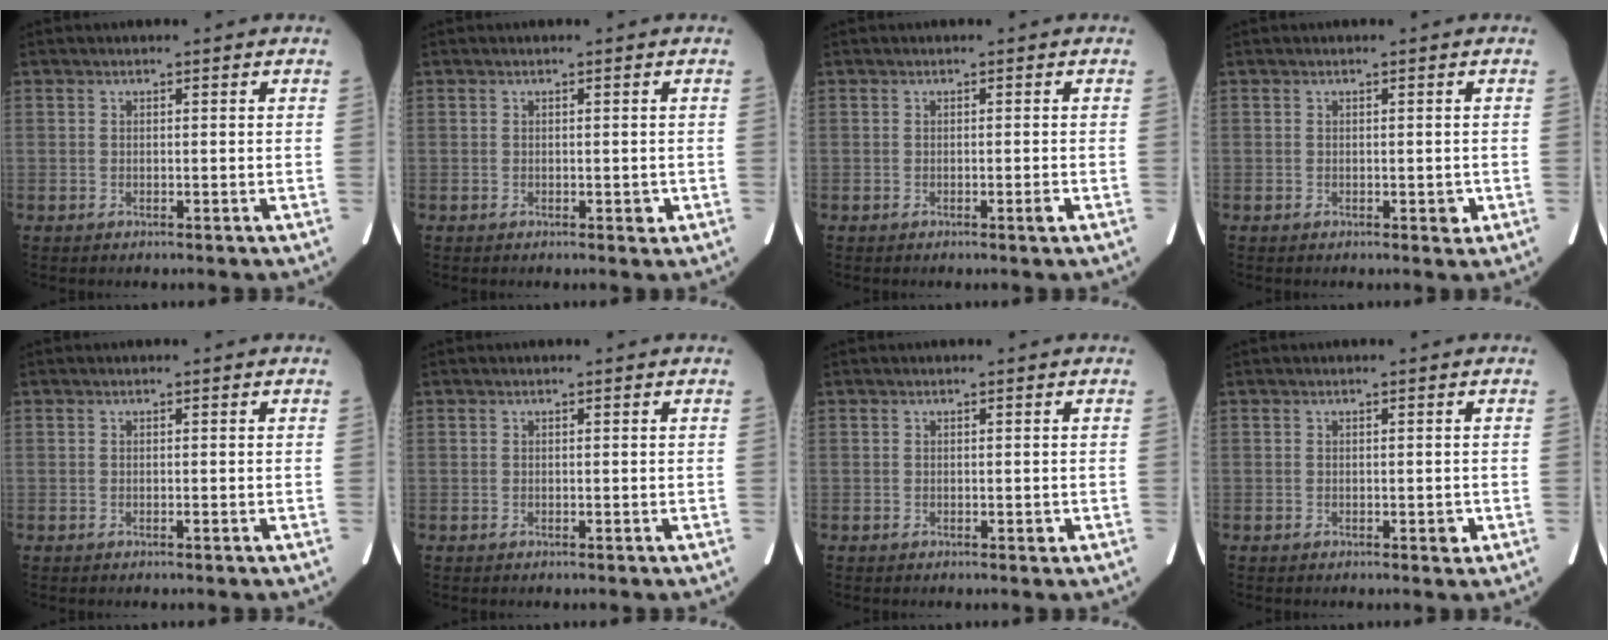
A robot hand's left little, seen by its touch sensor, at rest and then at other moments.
{"total": 1.0, "force": [-0.2, 0.7, 0.7], "torque": [-0.007, 0.000, -0.001]}
{"total": 0.9, "force": [-0.5, -0.1, 0.7], "torque": [-0.012, -0.001, -0.005]}
{"total": 1.3, "force": [-0.3, 0.8, 0.9], "torque": [-0.009, -0.001, -0.001]}
{"total": 0.0}
{"total": 0.0}
{"total": 0.6, "force": [-0.1, 0.4, 0.4], "torque": [-0.003, 0.000, -0.002]}
{"total": 1.0, "force": [-0.3, 0.6, 0.8], "torque": [-0.009, 0.000, -0.002]}